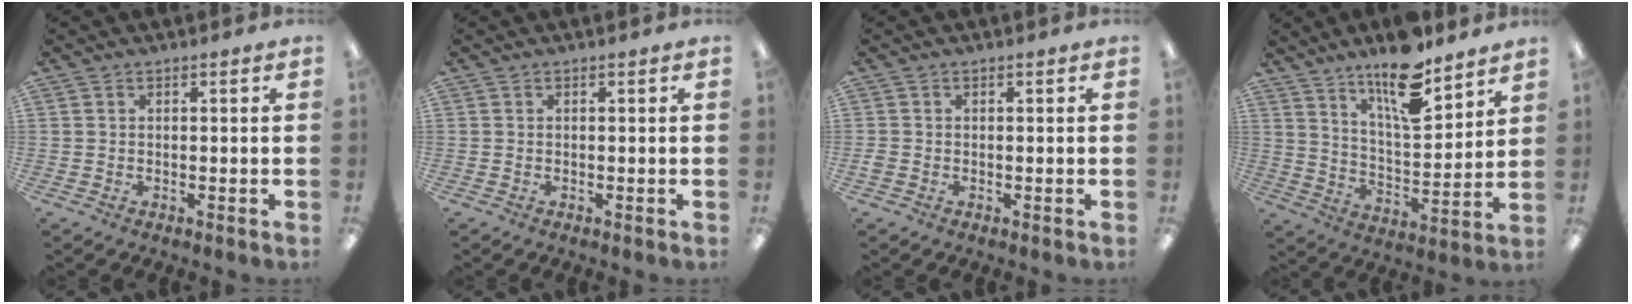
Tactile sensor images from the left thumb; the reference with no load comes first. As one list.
[{"total": 0.0}, {"total": 1.1, "force": [-0.4, 0.9, 0.6], "torque": [-0.008, 0.003, -0.007]}, {"total": 14.8, "force": [11.3, 4.3, 8.5], "torque": [-0.138, -0.072, 0.190]}]